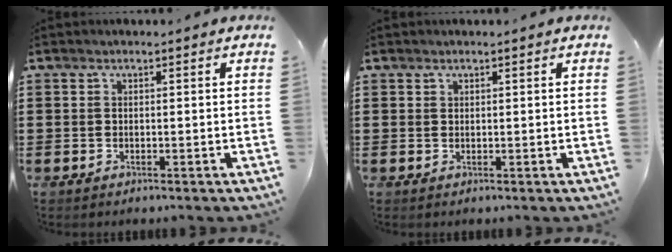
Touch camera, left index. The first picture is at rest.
{"total": 0.5, "force": [0.4, 0.4, 0.1], "torque": [-0.004, 0.002, 0.008]}